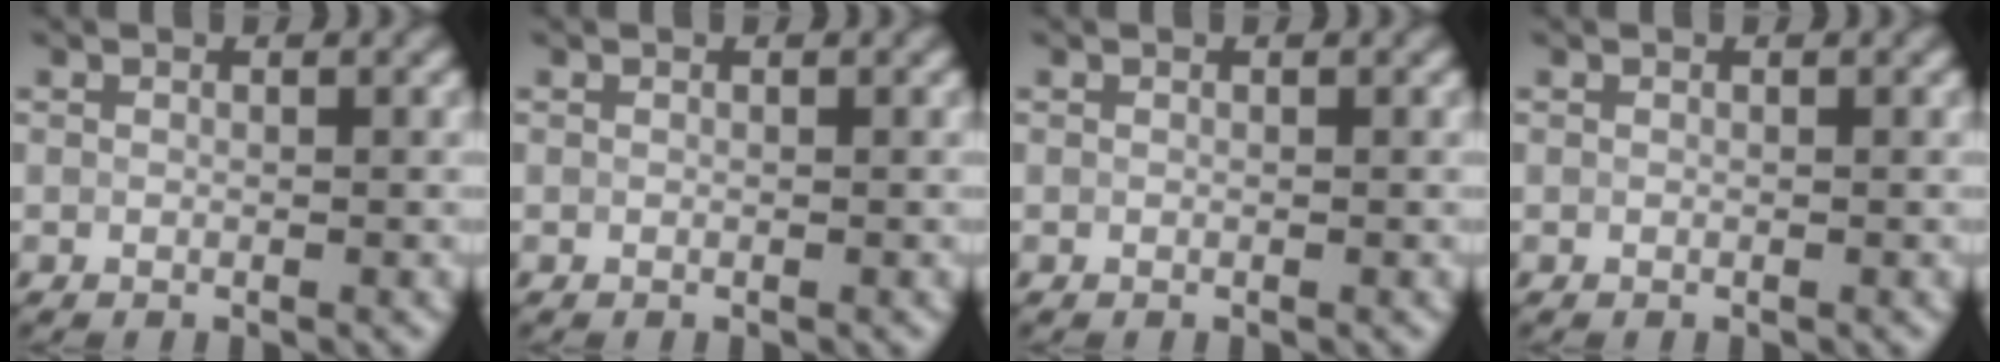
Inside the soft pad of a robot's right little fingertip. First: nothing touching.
{"total": 0.0}
{"total": 0.0}
{"total": 0.0}